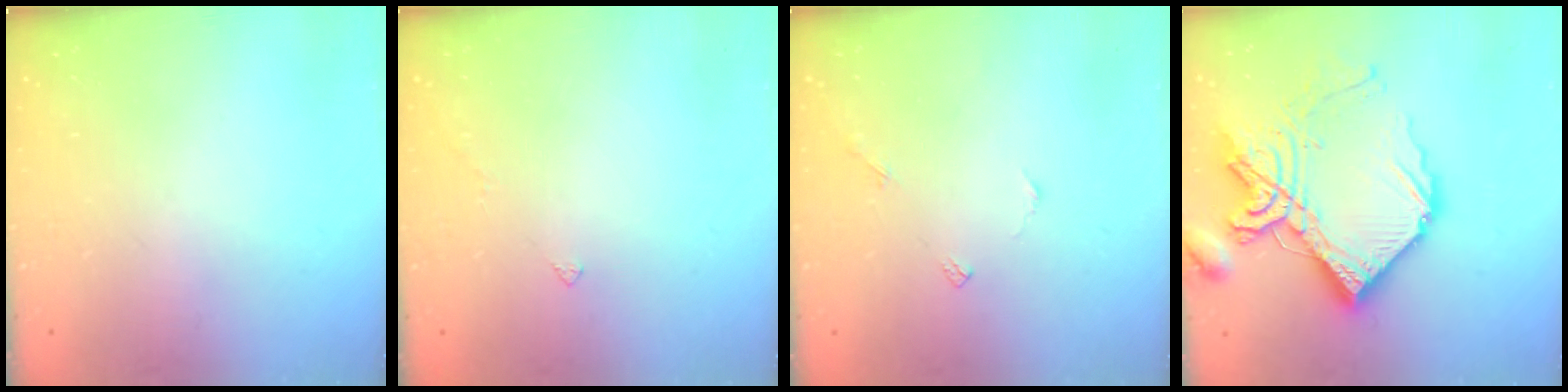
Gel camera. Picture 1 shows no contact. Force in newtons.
{"total": 1.9, "press": 1.8, "slide": 0.4}
{"total": 3.3, "press": 3.3, "slide": 0.3}
{"total": 22.9, "press": 22.8, "slide": 2.1}